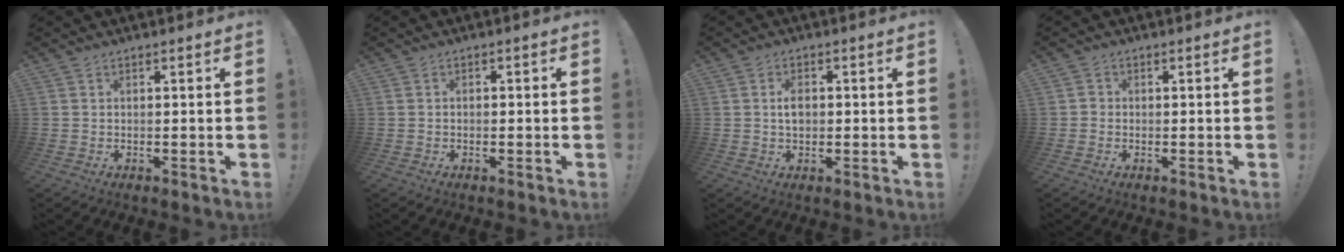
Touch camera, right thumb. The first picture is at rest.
{"total": 1.0, "force": [-0.7, 0.5, 0.4], "torque": [-0.006, 0.003, -0.013]}
{"total": 3.8, "force": [0.1, 2.5, 2.9], "torque": [-0.032, -0.002, -0.004]}
{"total": 1.5, "force": [-0.4, 1.4, 0.5], "torque": [-0.015, 0.009, -0.007]}